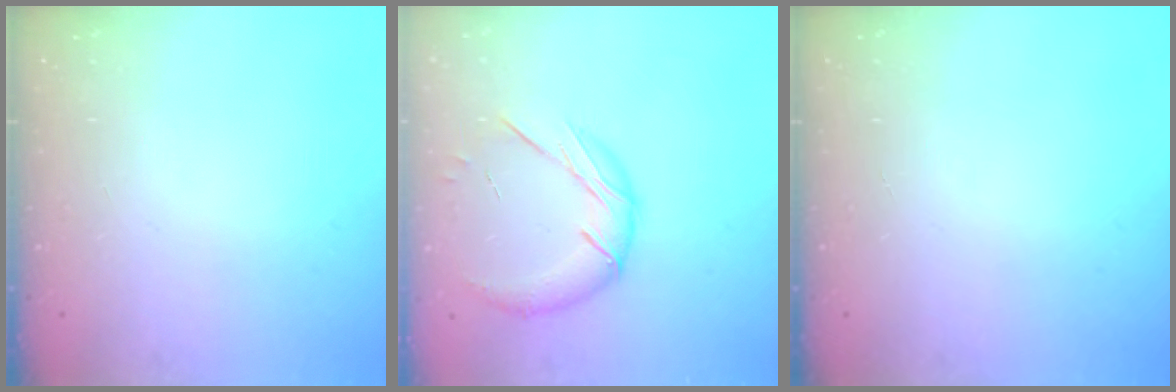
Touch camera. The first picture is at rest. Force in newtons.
{"total": 13.0, "press": 12.9, "slide": 1.2}
{"total": 0.0}